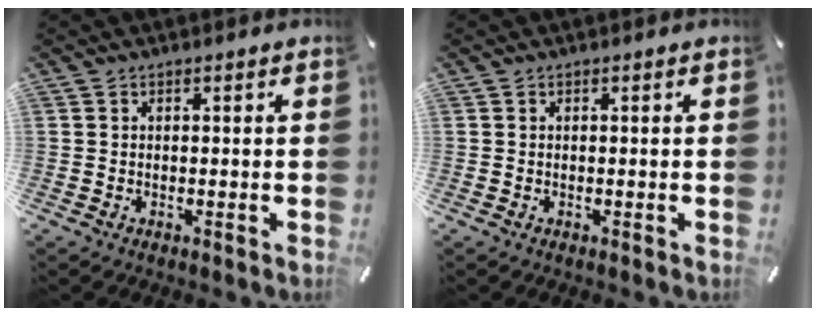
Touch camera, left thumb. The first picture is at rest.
{"total": 0.0}